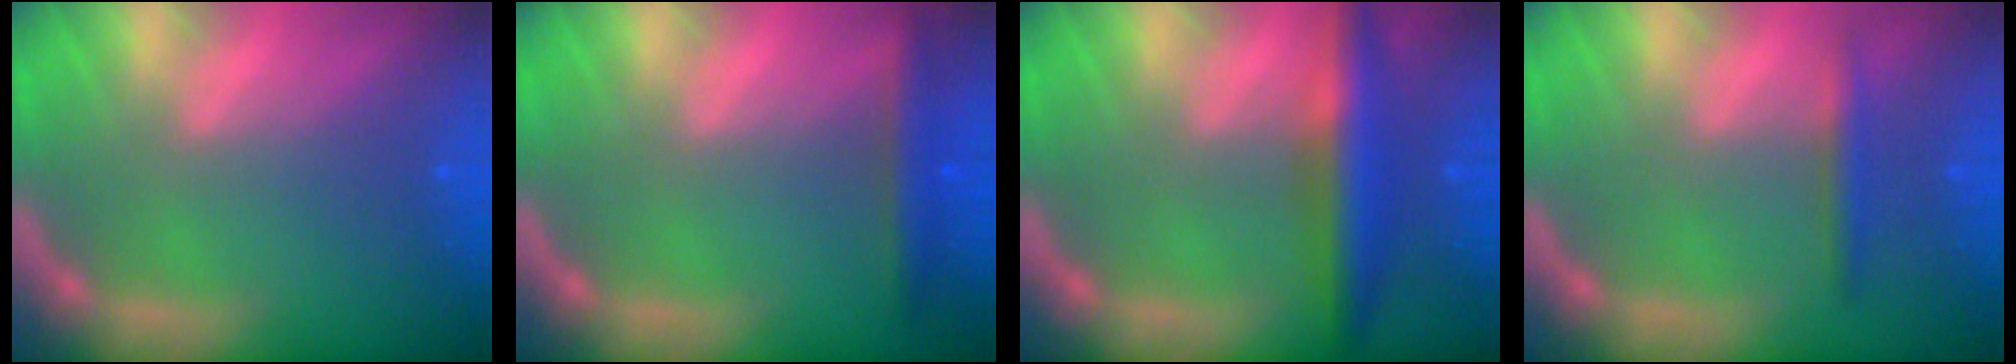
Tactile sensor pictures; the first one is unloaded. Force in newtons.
{"total": 2.9}
{"total": 5.5}
{"total": 1.9}